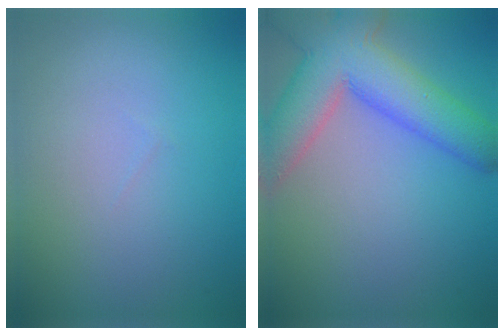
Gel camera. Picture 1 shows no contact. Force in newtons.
{"total": 9.1, "press": 9.0, "slide": 0.6}